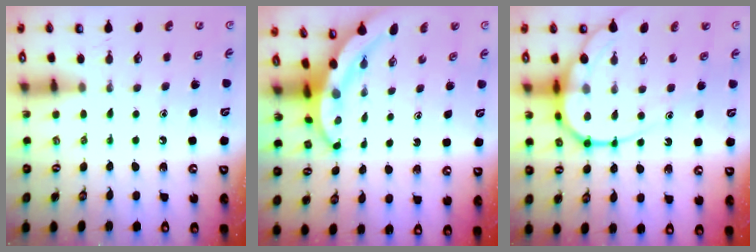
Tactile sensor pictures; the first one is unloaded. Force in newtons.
{"total": 5.7, "press": 5.7, "slide": 0.2}
{"total": 13.8, "press": 13.7, "slide": 1.3}